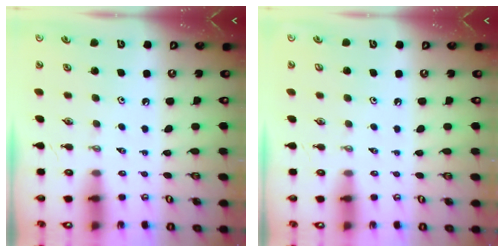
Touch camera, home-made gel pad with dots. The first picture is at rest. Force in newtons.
{"total": 1.0, "press": 0.2, "slide": 1.0}